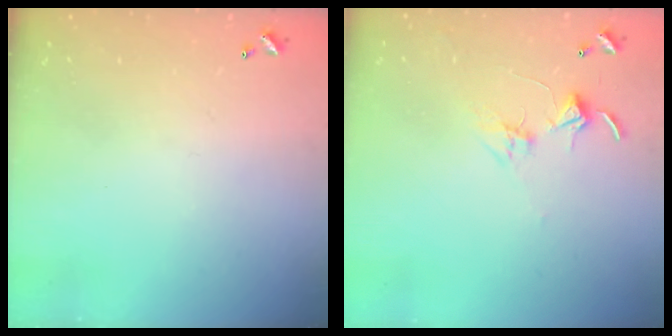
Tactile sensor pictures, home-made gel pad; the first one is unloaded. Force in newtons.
{"total": 2.8, "press": 2.8, "slide": 0.2}